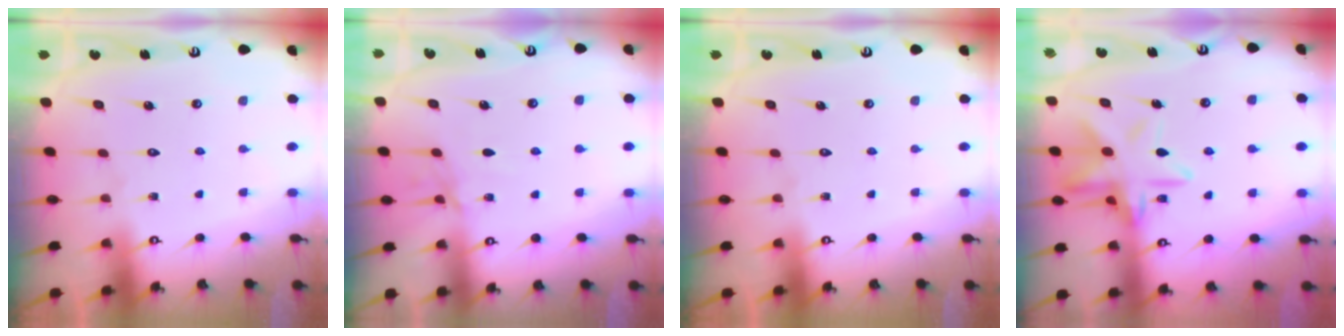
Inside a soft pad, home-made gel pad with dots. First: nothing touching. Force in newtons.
{"total": 6.3, "press": 6.3, "slide": 0.6}
{"total": 0.0}
{"total": 12.6, "press": 12.5, "slide": 1.2}